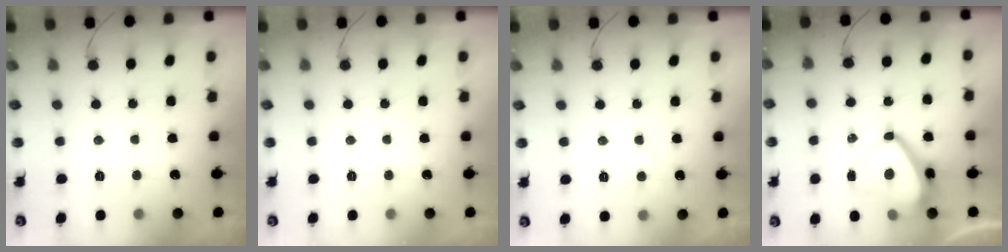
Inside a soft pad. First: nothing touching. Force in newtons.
{"total": 0.0}
{"total": 1.6, "press": 1.6, "slide": 0.2}
{"total": 12.2, "press": 12.2, "slide": 1.0}